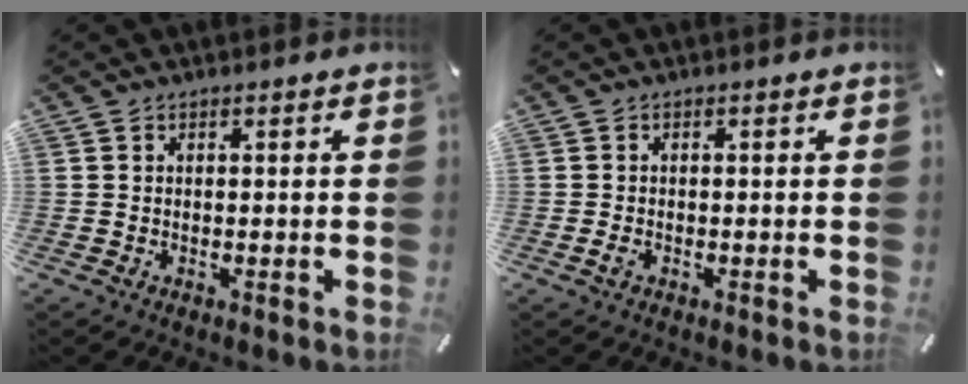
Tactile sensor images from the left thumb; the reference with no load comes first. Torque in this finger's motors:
{"motor_torque": [0.01, 0.00, 0.04, 0.03, -0.01]}